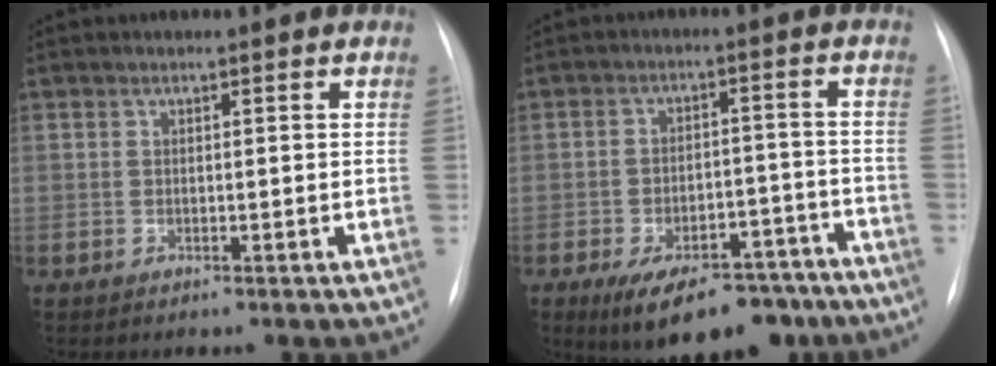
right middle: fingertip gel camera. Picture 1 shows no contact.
{"total": 14.4, "force": [-10.3, 6.4, 7.8], "torque": [-0.102, 0.019, -0.148]}